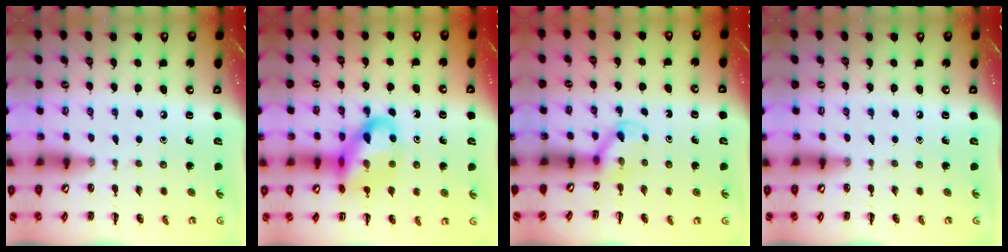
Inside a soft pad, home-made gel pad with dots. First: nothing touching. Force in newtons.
{"total": 15.8, "press": 15.6, "slide": 3.0}
{"total": 3.0, "press": 2.9, "slide": 1.0}
{"total": 0.0}